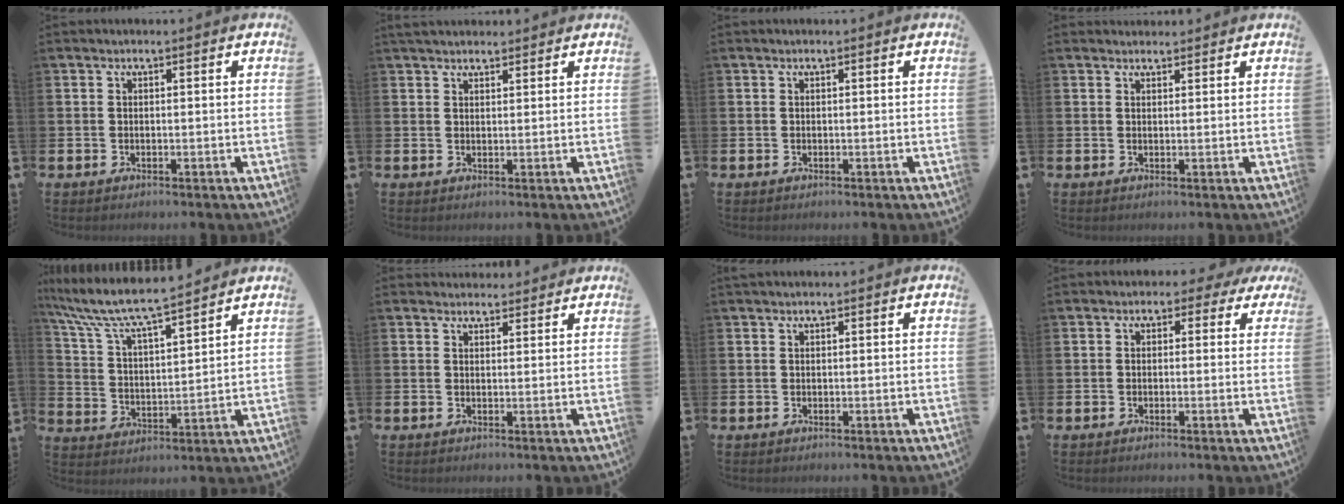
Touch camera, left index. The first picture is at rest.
{"total": 2.5, "force": [2.3, 0.8, 0.4], "torque": [0.002, -0.007, 0.041]}
{"total": 0.0}
{"total": 1.5, "force": [1.4, 0.5, 0.0], "torque": [0.014, -0.002, 0.023]}
{"total": 8.6, "force": [8.0, 0.8, 3.2], "torque": [-0.101, -0.052, 0.136]}
{"total": 2.2, "force": [2.1, 0.7, -0.2], "torque": [0.008, -0.007, 0.038]}
{"total": 0.0}
{"total": 1.6, "force": [-0.3, 1.4, 0.7], "torque": [-0.016, 0.011, -0.011]}